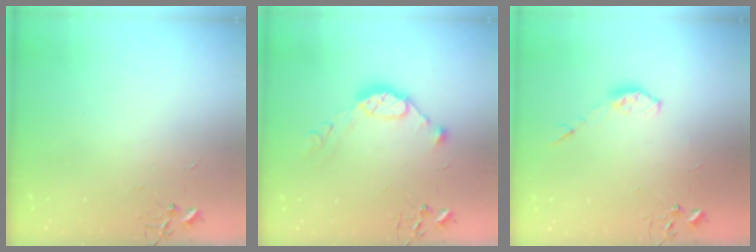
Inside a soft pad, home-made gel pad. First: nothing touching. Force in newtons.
{"total": 10.8, "press": 10.7, "slide": 0.8}
{"total": 6.3, "press": 6.3, "slide": 0.6}